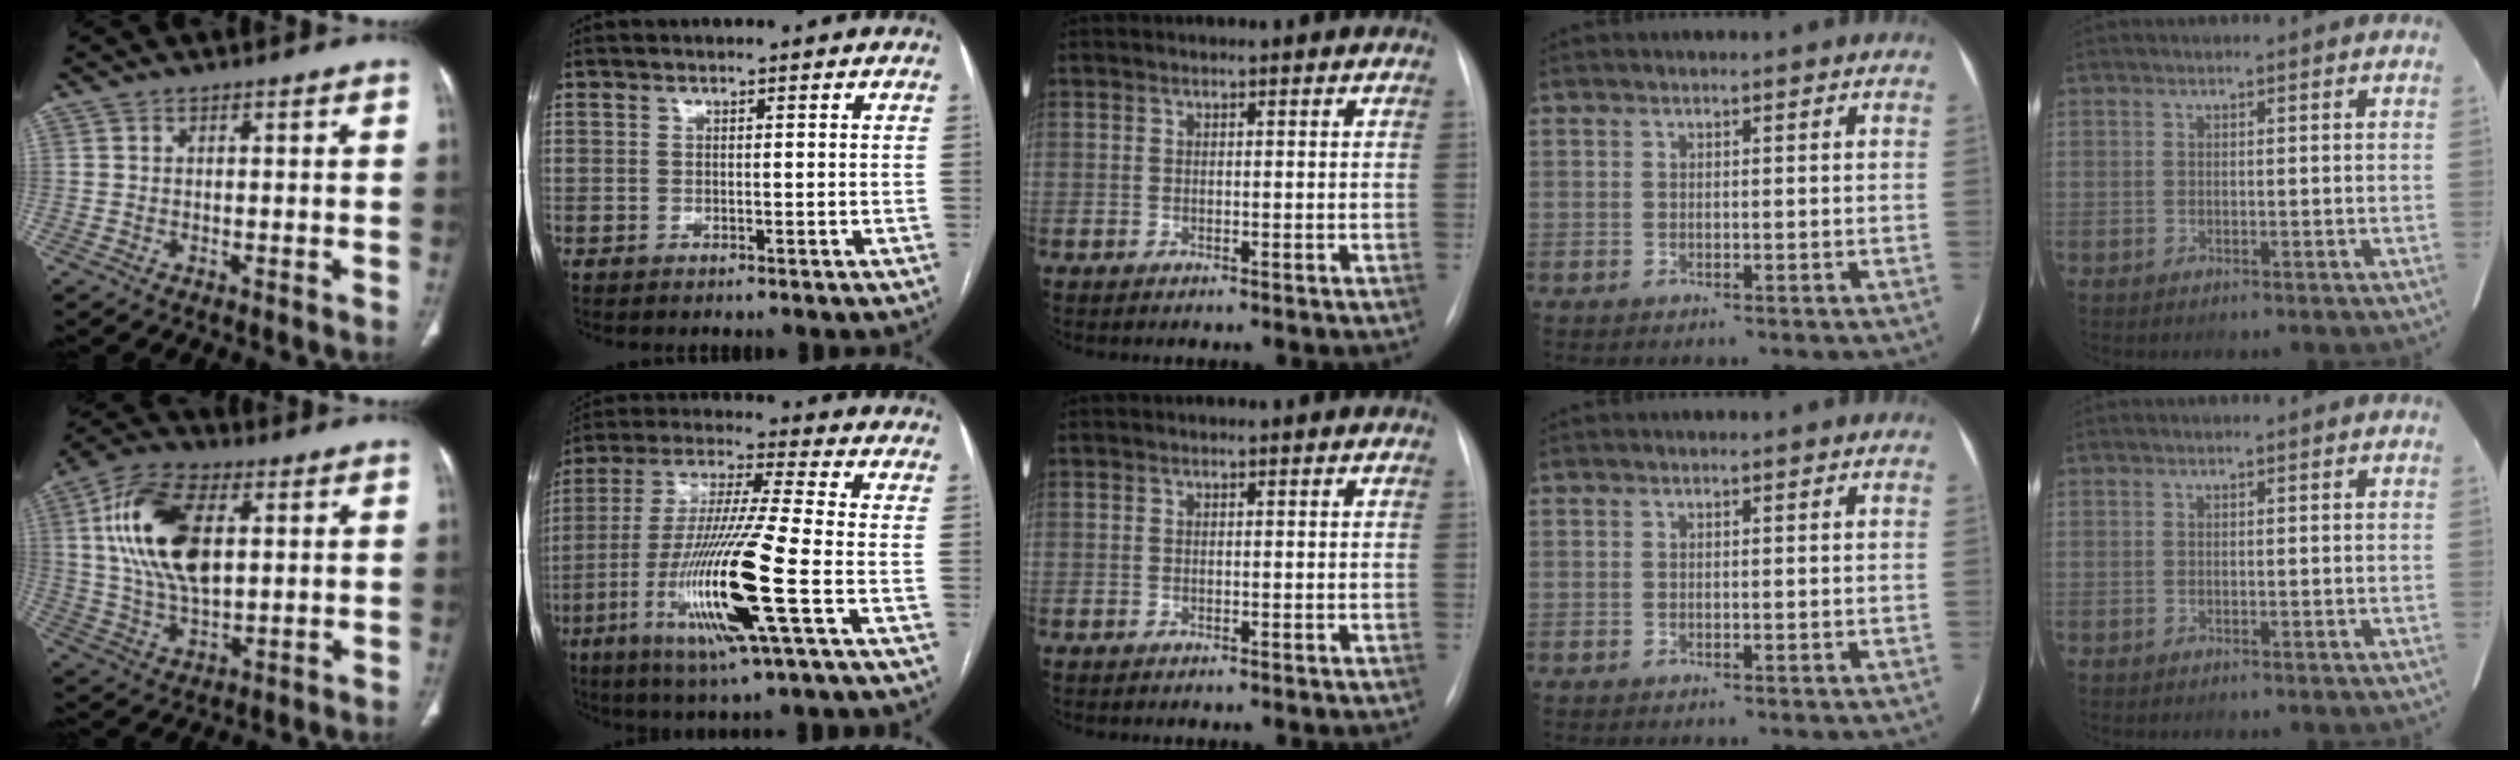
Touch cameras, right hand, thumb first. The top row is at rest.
{"thumb": {"total": 17.8, "force": [4.1, 9.4, 14.5], "torque": [-0.274, 0.001, 0.077]}, "index": {"total": 17.9, "force": [-5.7, -0.3, 16.9], "torque": [-0.350, -0.023, -0.111]}}